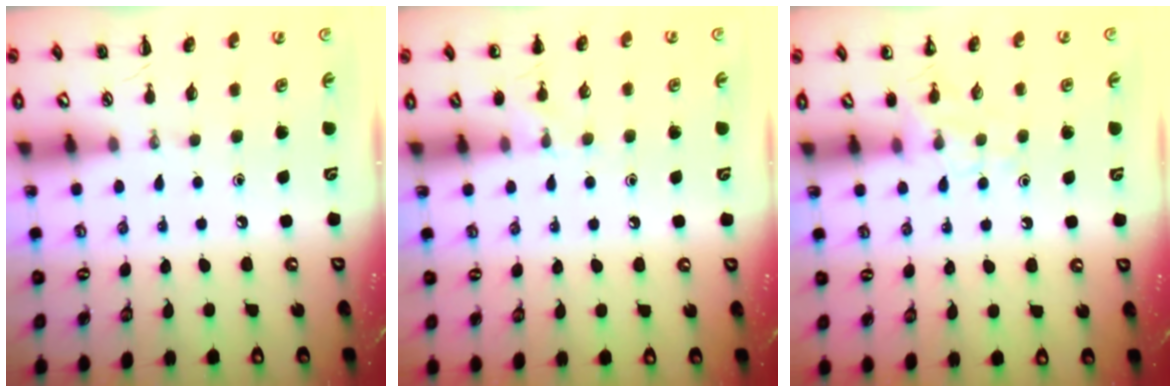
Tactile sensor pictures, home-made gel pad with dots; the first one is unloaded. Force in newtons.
{"total": 7.0, "press": 6.7, "slide": 1.9}
{"total": 6.5, "press": 6.2, "slide": 2.1}